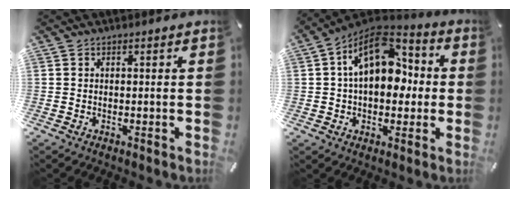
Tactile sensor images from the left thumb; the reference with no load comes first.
{"total": 16.5, "force": [3.4, 10.9, 11.9], "torque": [-0.196, -0.015, 0.059]}